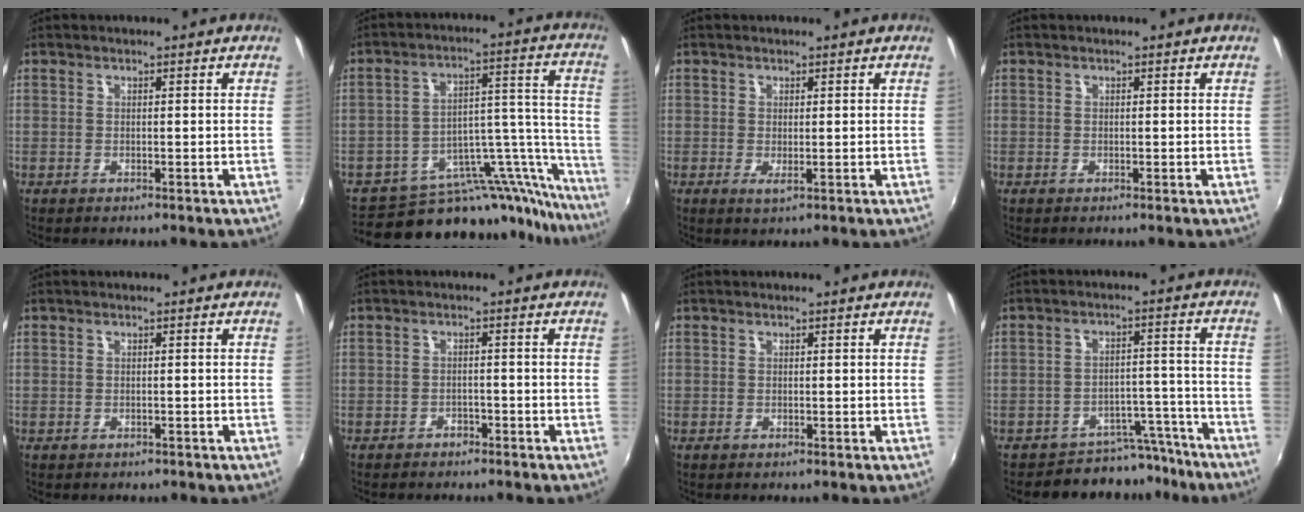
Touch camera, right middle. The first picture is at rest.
{"total": 24.5, "force": [-21.6, 7.7, 8.5], "torque": [-0.096, 0.032, -0.308]}
{"total": 1.4, "force": [0.0, 0.1, 1.4], "torque": [-0.025, -0.004, 0.001]}
{"total": 0.0}
{"total": 1.0, "force": [-0.6, 0.7, 0.2], "torque": [-0.007, -0.001, -0.005]}
{"total": 2.9, "force": [-2.5, 1.2, 0.6], "torque": [-0.022, -0.005, -0.038]}
{"total": 0.0}
{"total": 8.3, "force": [-7.4, 3.6, 0.9], "torque": [-0.003, 0.034, -0.097]}